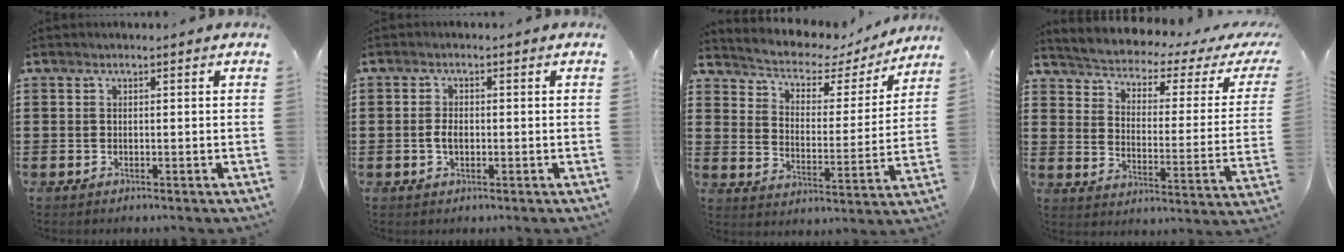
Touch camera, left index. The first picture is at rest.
{"total": 2.1, "force": [-0.4, 1.0, 1.8], "torque": [-0.042, -0.001, -0.011]}
{"total": 3.8, "force": [3.2, 1.6, 1.1], "torque": [-0.044, -0.029, 0.046]}
{"total": 1.7, "force": [1.0, 0.2, 1.3], "torque": [-0.040, -0.025, 0.004]}